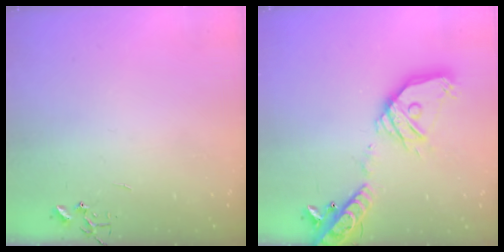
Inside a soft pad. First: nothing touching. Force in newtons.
{"total": 21.9, "press": 21.6, "slide": 3.8}